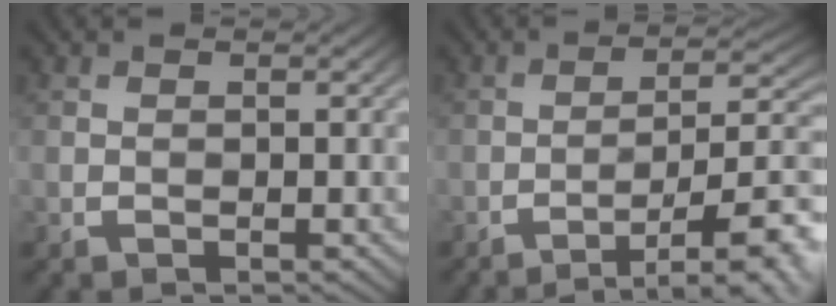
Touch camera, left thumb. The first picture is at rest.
{"total": 11.4, "force": [-6.1, 3.0, 9.2], "torque": [-0.127, 0.006, -0.088]}